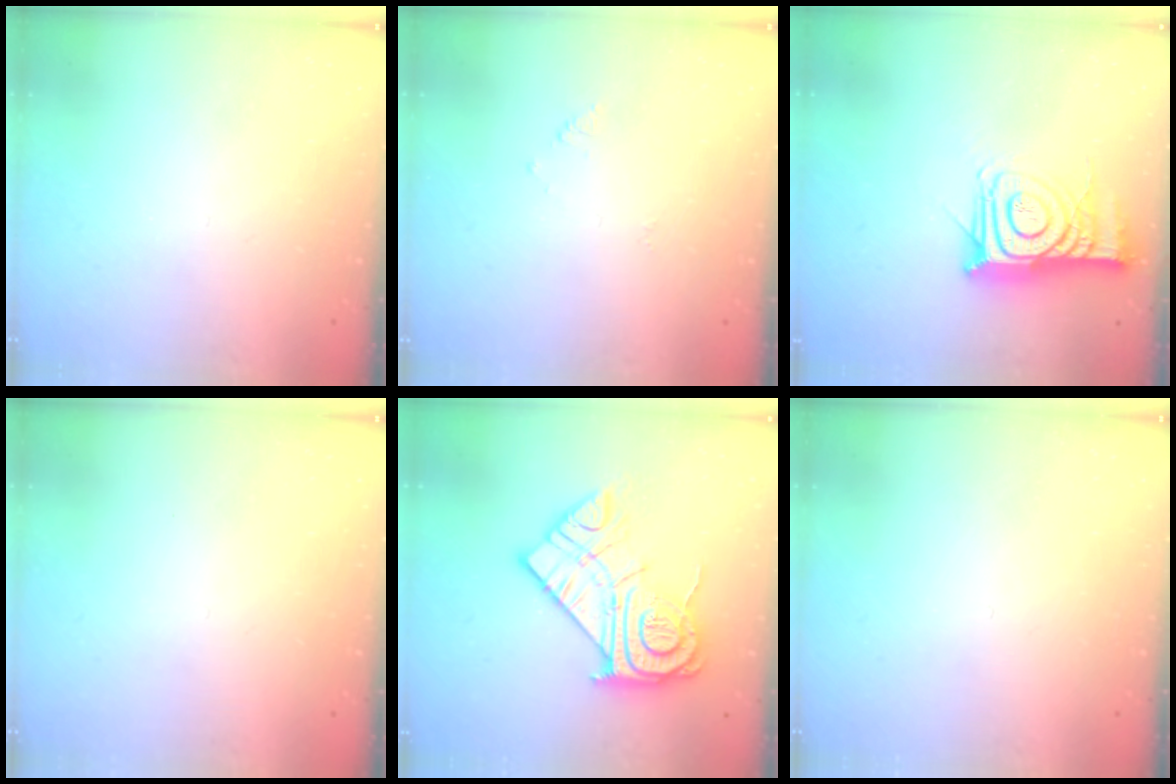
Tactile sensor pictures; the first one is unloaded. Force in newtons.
{"total": 2.7, "press": 2.7, "slide": 0.4}
{"total": 13.9, "press": 13.9, "slide": 1.2}
{"total": 0.0}
{"total": 19.5, "press": 19.4, "slide": 1.6}
{"total": 0.0}